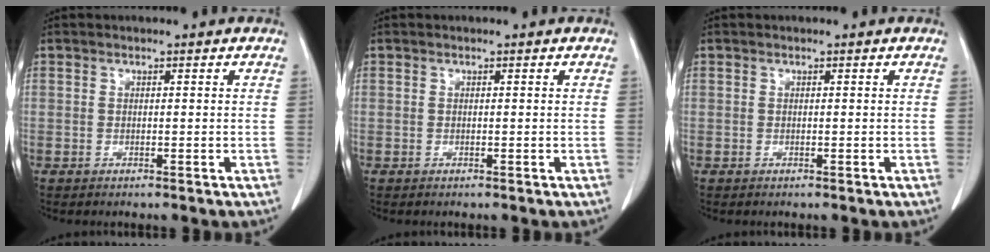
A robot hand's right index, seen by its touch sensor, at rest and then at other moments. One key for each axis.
{"total": 0.0}
{"total": 0.0}